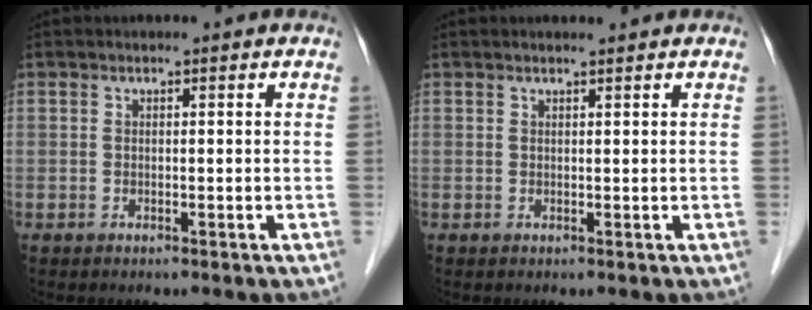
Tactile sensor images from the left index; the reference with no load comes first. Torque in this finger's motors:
{"motor_torque": [0.24, -0.25, 0.05, 0.01]}